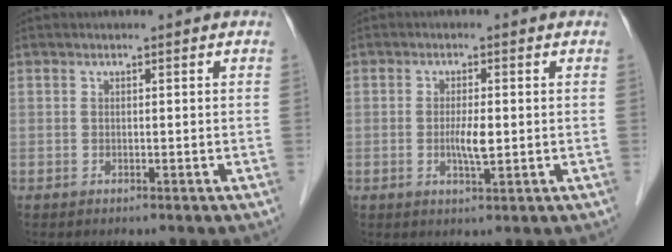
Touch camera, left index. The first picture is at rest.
{"total": 3.2, "force": [-0.3, 0.6, 3.1], "torque": [-0.061, -0.004, -0.004]}